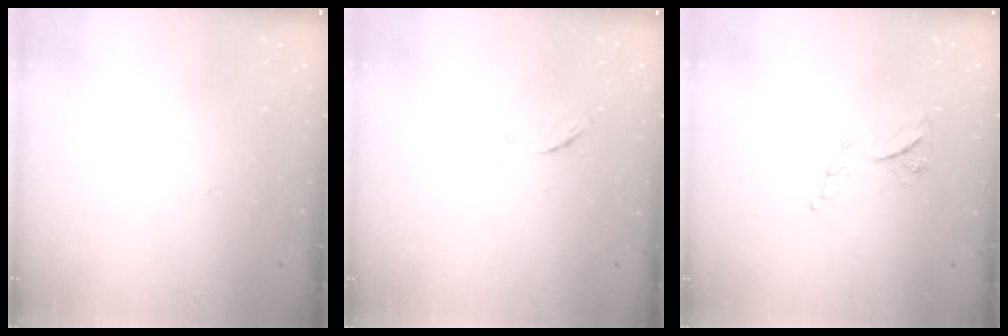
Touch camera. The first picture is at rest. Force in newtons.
{"total": 6.8, "press": 6.6, "slide": 1.2}
{"total": 8.8, "press": 8.7, "slide": 1.0}